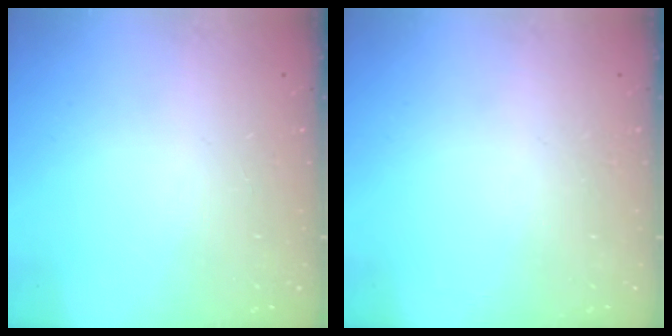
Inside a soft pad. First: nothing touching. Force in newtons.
{"total": 0.0}